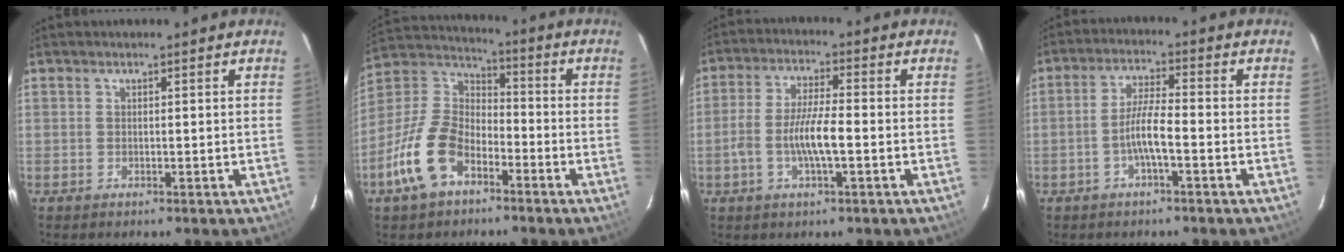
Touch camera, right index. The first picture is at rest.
{"total": 14.0, "force": [-8.0, 8.0, 8.1], "torque": [-0.177, 0.009, -0.151]}
{"total": 7.7, "force": [-2.1, 1.5, 7.2], "torque": [-0.145, 0.002, -0.041]}
{"total": 5.4, "force": [-2.2, 0.5, 4.9], "torque": [-0.100, 0.007, -0.041]}